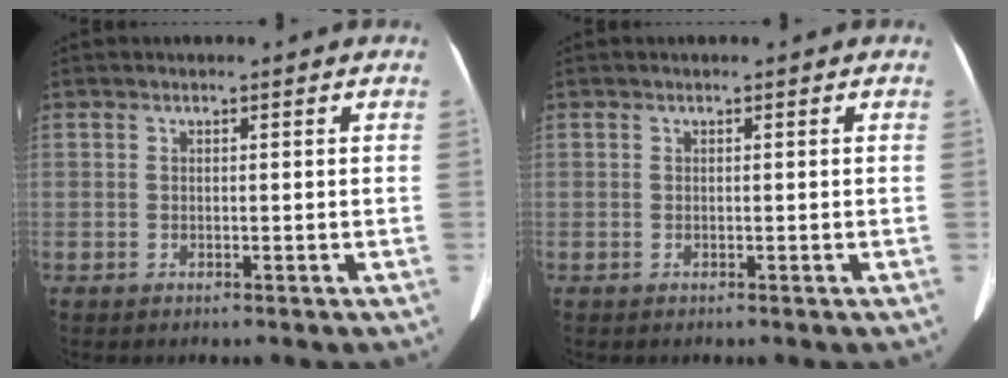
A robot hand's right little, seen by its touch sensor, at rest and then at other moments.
{"total": 0.0}